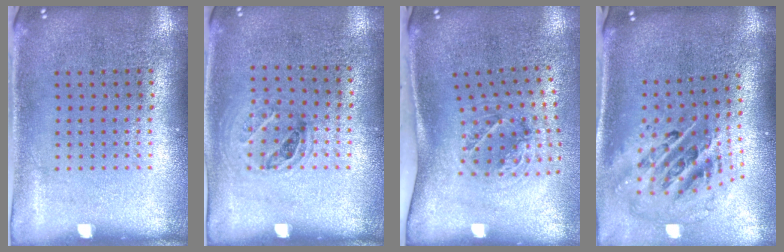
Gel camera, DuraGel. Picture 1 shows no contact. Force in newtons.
{"total": 1.0, "press": 0.7, "slide": 0.6}
{"total": 1.4, "press": 1.2, "slide": 0.8}
{"total": 2.8, "press": 1.9, "slide": 2.1}